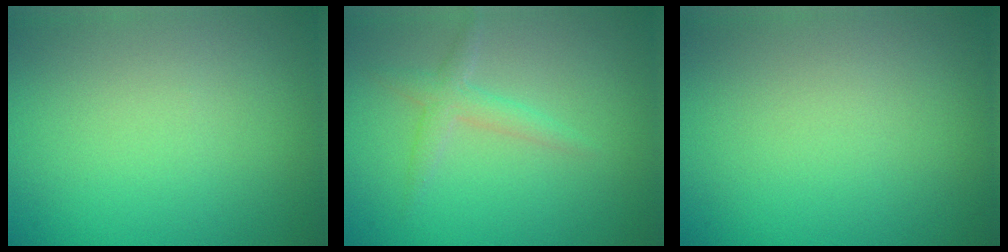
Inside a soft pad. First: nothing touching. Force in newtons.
{"total": 1.9, "press": 1.9, "slide": 0.0}
{"total": 0.0}